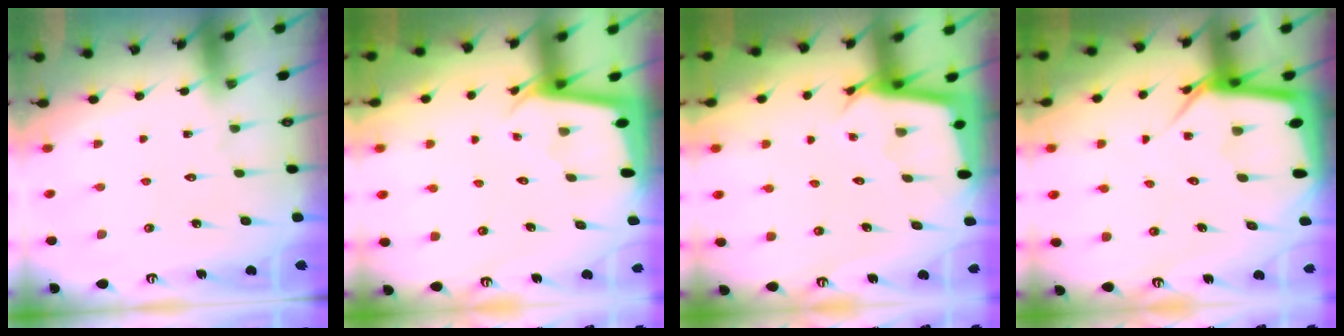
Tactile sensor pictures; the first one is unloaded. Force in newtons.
{"total": 2.3, "press": 2.3, "slide": 0.1}
{"total": 2.7, "press": 2.7, "slide": 0.0}
{"total": 8.1, "press": 8.1, "slide": 0.5}